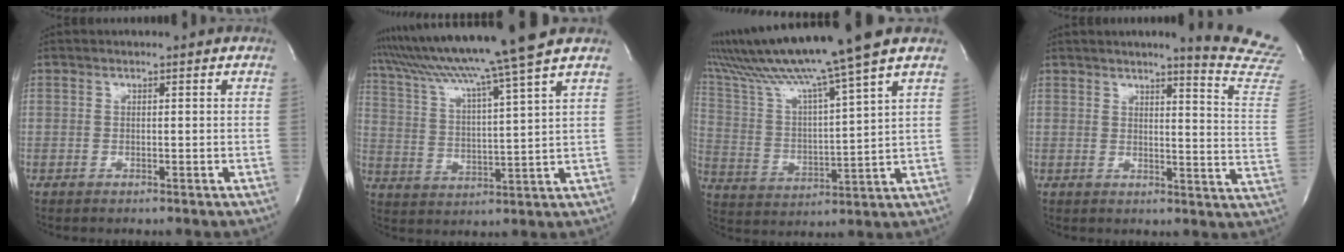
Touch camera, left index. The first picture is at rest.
{"total": 15.6, "force": [13.1, -3.0, 7.9], "torque": [-0.145, -0.018, 0.210]}
{"total": 17.8, "force": [14.1, -1.9, 10.7], "torque": [-0.199, 0.002, 0.239]}
{"total": 14.3, "force": [13.1, -1.1, 5.5], "torque": [-0.065, -0.121, 0.129]}